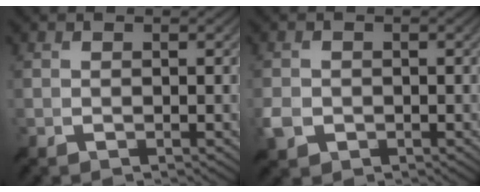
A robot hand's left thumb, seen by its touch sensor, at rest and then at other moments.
{"total": 2.3, "force": [-0.9, 1.7, 1.3], "torque": [-0.033, -0.005, -0.021]}